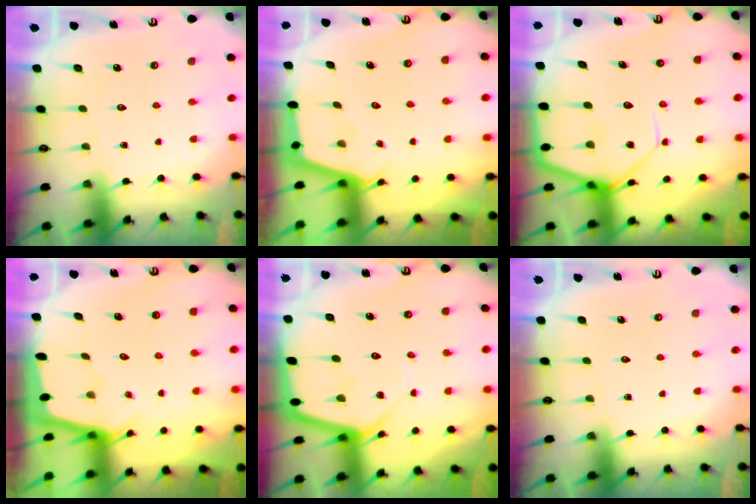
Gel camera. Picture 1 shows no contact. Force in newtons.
{"total": 2.9, "press": 2.9, "slide": 0.3}
{"total": 11.5, "press": 11.4, "slide": 1.0}
{"total": 1.7, "press": 1.7, "slide": 0.2}
{"total": 8.1, "press": 8.1, "slide": 0.9}
{"total": 0.0}